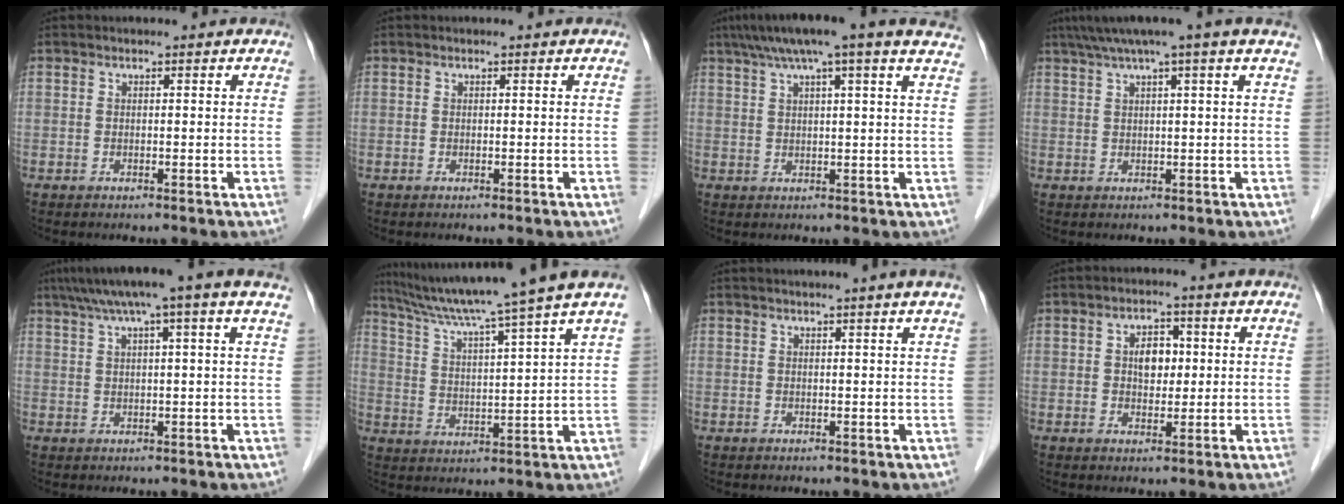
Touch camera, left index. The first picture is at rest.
{"total": 0.0}
{"total": 15.5, "force": [11.9, 0.8, 10.0], "torque": [-0.160, 0.052, 0.145]}
{"total": 7.4, "force": [5.4, -1.0, 5.0], "torque": [-0.077, 0.033, 0.075]}
{"total": 9.7, "force": [6.7, -0.5, 6.9], "torque": [-0.108, 0.037, 0.089]}
{"total": 14.7, "force": [12.0, -2.9, 7.9], "torque": [-0.133, -0.009, 0.185]}
{"total": 2.4, "force": [2.0, -0.8, 1.0], "torque": [-0.018, 0.000, 0.030]}
{"total": 3.9, "force": [0.5, 2.6, 2.9], "torque": [-0.048, 0.010, 0.011]}